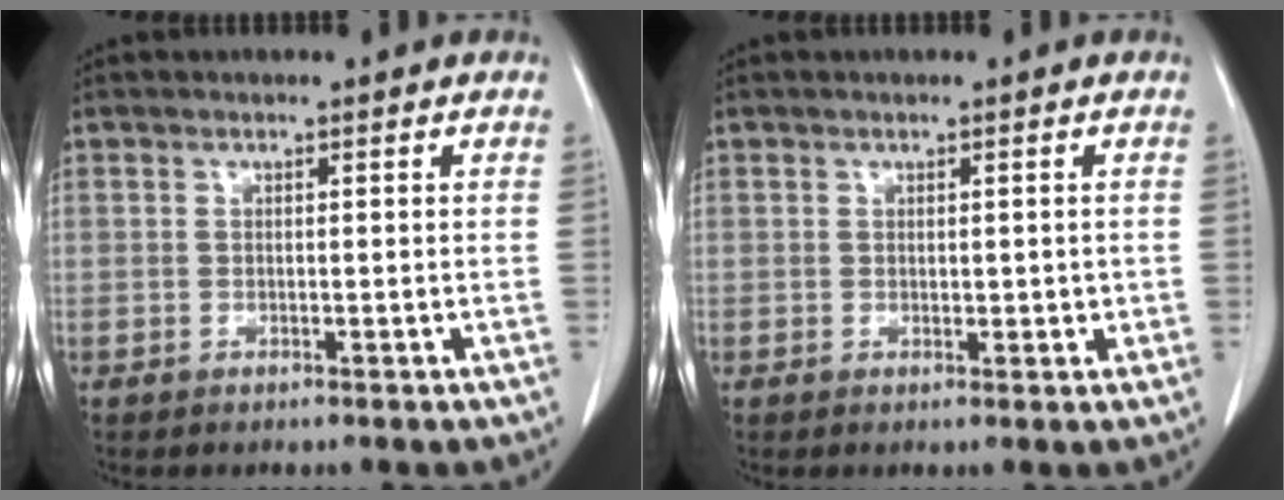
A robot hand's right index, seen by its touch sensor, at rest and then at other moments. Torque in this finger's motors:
{"motor_torque": [-0.07, 0.03, 0.04, 0.00]}